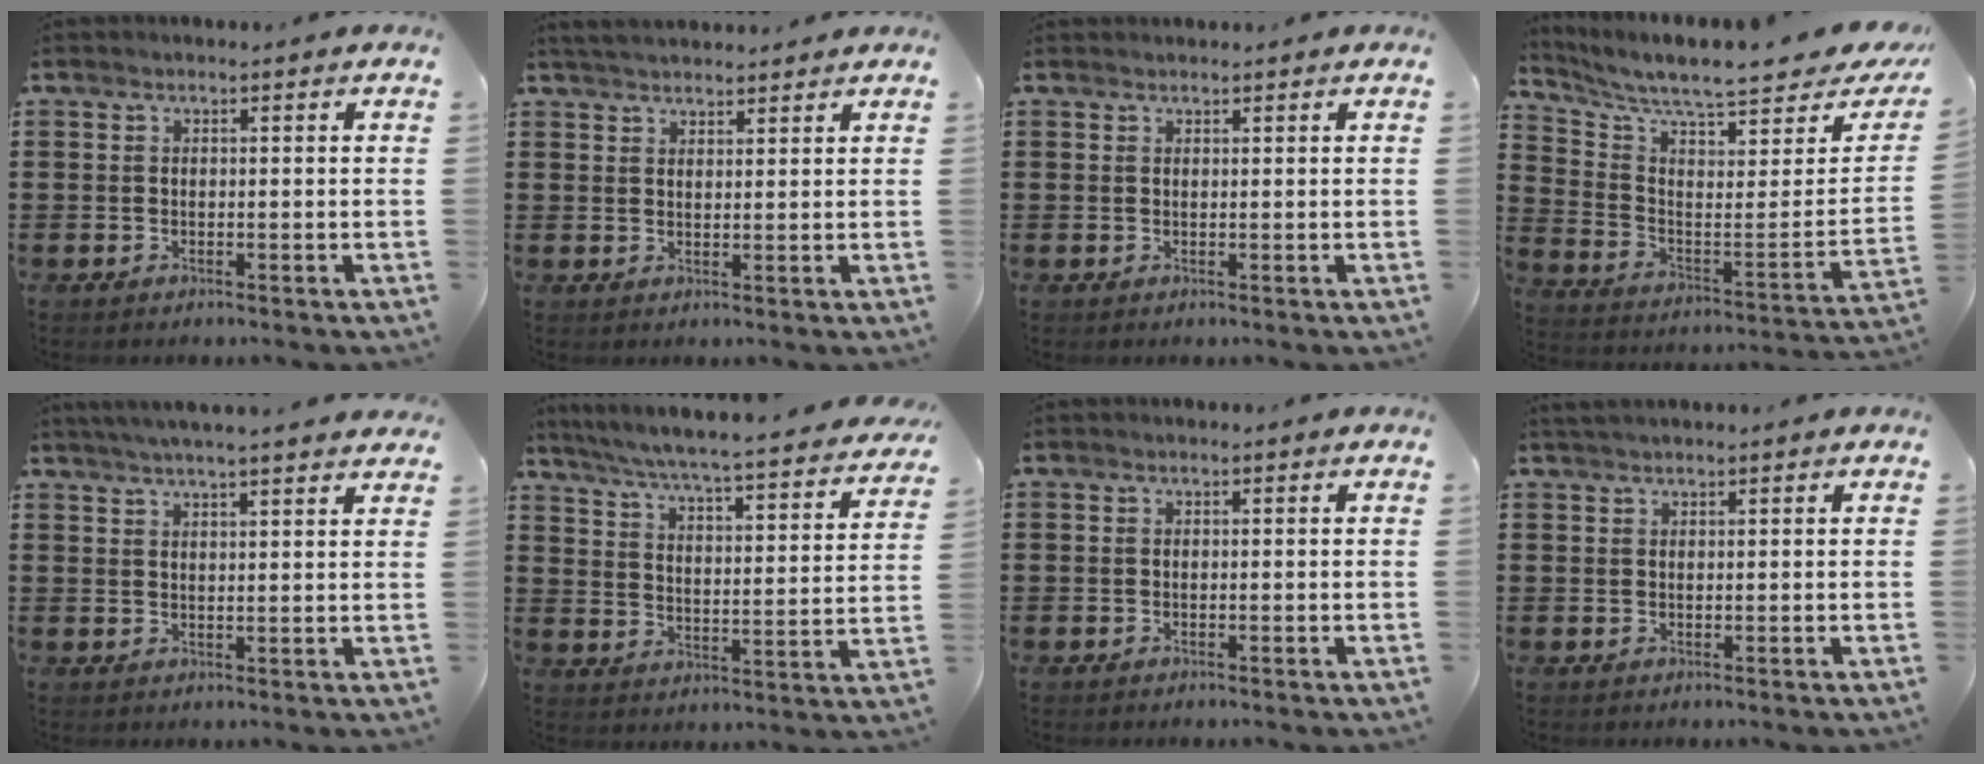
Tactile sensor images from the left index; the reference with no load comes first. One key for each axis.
{"total": 2.9, "fx": 2.8, "fy": 0.2, "fz": 0.5, "tx": -0.018, "ty": -0.001, "tz": 0.055}
{"total": 0.6, "fx": 0.6, "fy": 0.1, "fz": 0.0, "tx": -0.002, "ty": 0.001, "tz": 0.013}
{"total": 7.4, "fx": 6.4, "fy": 0.2, "fz": 3.7, "tx": -0.094, "ty": -0.061, "tz": 0.101}
{"total": 3.4, "fx": 3.1, "fy": -0.5, "fz": 1.1, "tx": -0.031, "ty": -0.007, "tz": 0.056}
{"total": 4.4, "fx": 4.0, "fy": -0.5, "fz": 1.8, "tx": -0.060, "ty": -0.043, "tz": 0.055}
{"total": 0.0}
{"total": 1.0, "fx": 0.9, "fy": 0.0, "fz": 0.4, "tx": -0.009, "ty": 0.000, "tz": 0.018}